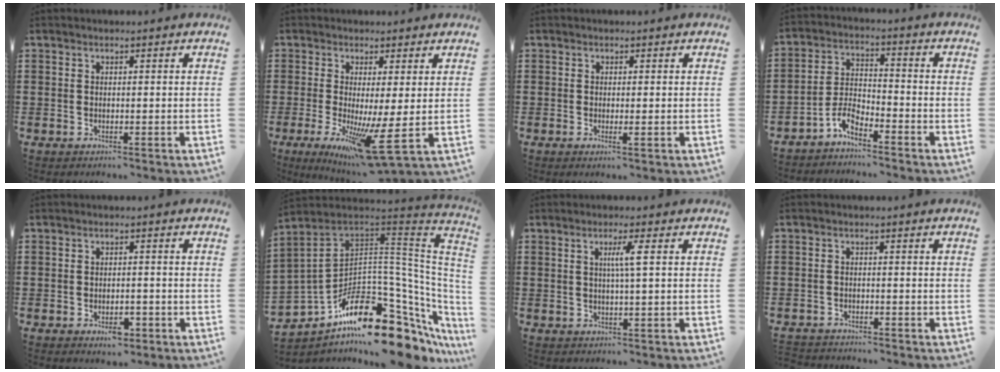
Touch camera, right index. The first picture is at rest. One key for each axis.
{"total": 8.8, "fx": -1.9, "fy": 0.3, "fz": 8.5, "tx": -0.144, "ty": -0.028, "tz": -0.033}
{"total": 0.9, "fx": -0.1, "fy": 0.0, "fz": 0.8, "tx": -0.015, "ty": -0.003, "tz": -0.002}
{"total": 4.5, "fx": -4.0, "fy": 1.0, "fz": 1.7, "tx": -0.048, "ty": 0.005, "tz": -0.083}
{"total": 2.9, "fx": -1.5, "fy": 1.3, "fz": 2.1, "tx": -0.037, "ty": 0.001, "tz": -0.026}
{"total": 15.7, "fx": -10.4, "fy": 6.0, "fz": 10.1, "tx": -0.187, "ty": 0.010, "tz": -0.187}
{"total": 3.1, "fx": 0.6, "fy": -0.3, "fz": 3.0, "tx": -0.059, "ty": -0.003, "tz": 0.005}
{"total": 1.7, "fx": -1.7, "fy": 0.1, "fz": -0.1, "tx": -0.003, "ty": 0.000, "tz": -0.039}